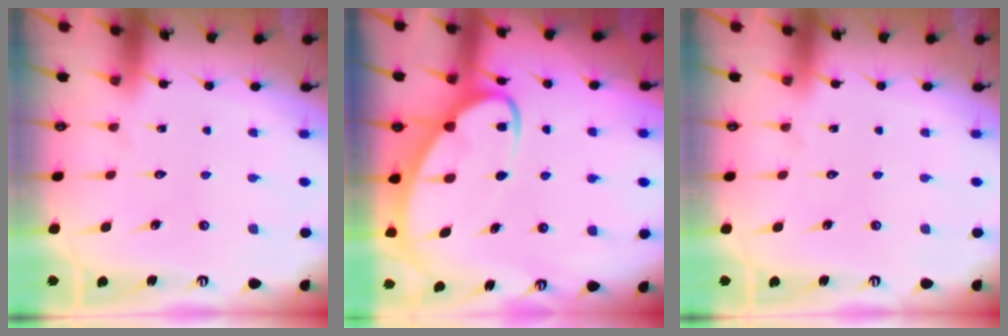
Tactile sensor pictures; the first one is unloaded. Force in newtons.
{"total": 7.5, "press": 7.4, "slide": 0.9}
{"total": 0.0}